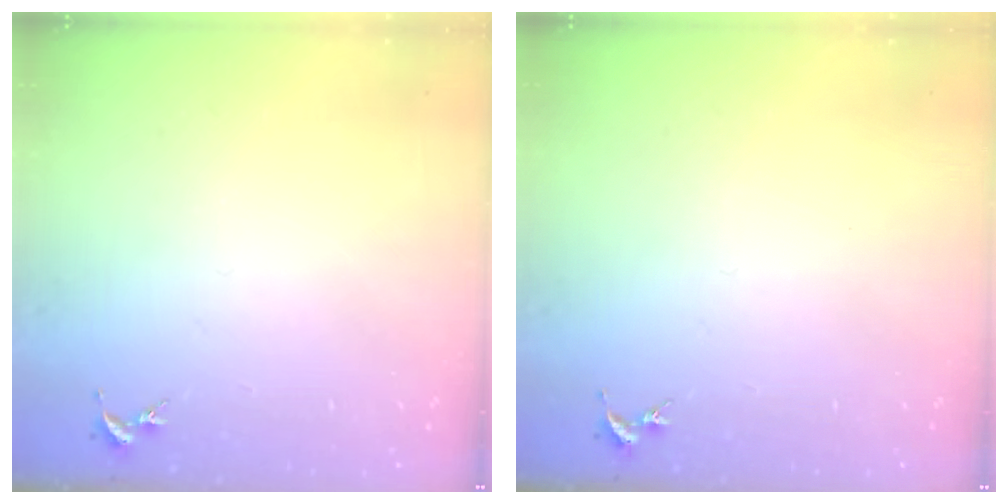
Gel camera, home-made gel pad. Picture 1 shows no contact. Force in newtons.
{"total": 0.0}